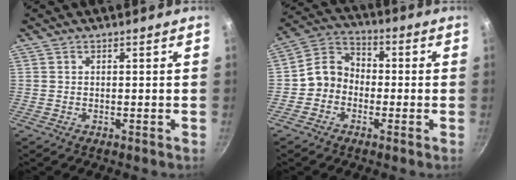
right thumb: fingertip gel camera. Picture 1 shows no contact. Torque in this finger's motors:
{"motor_torque": [0.43, -0.18, 0.18, -0.15, 0.17]}